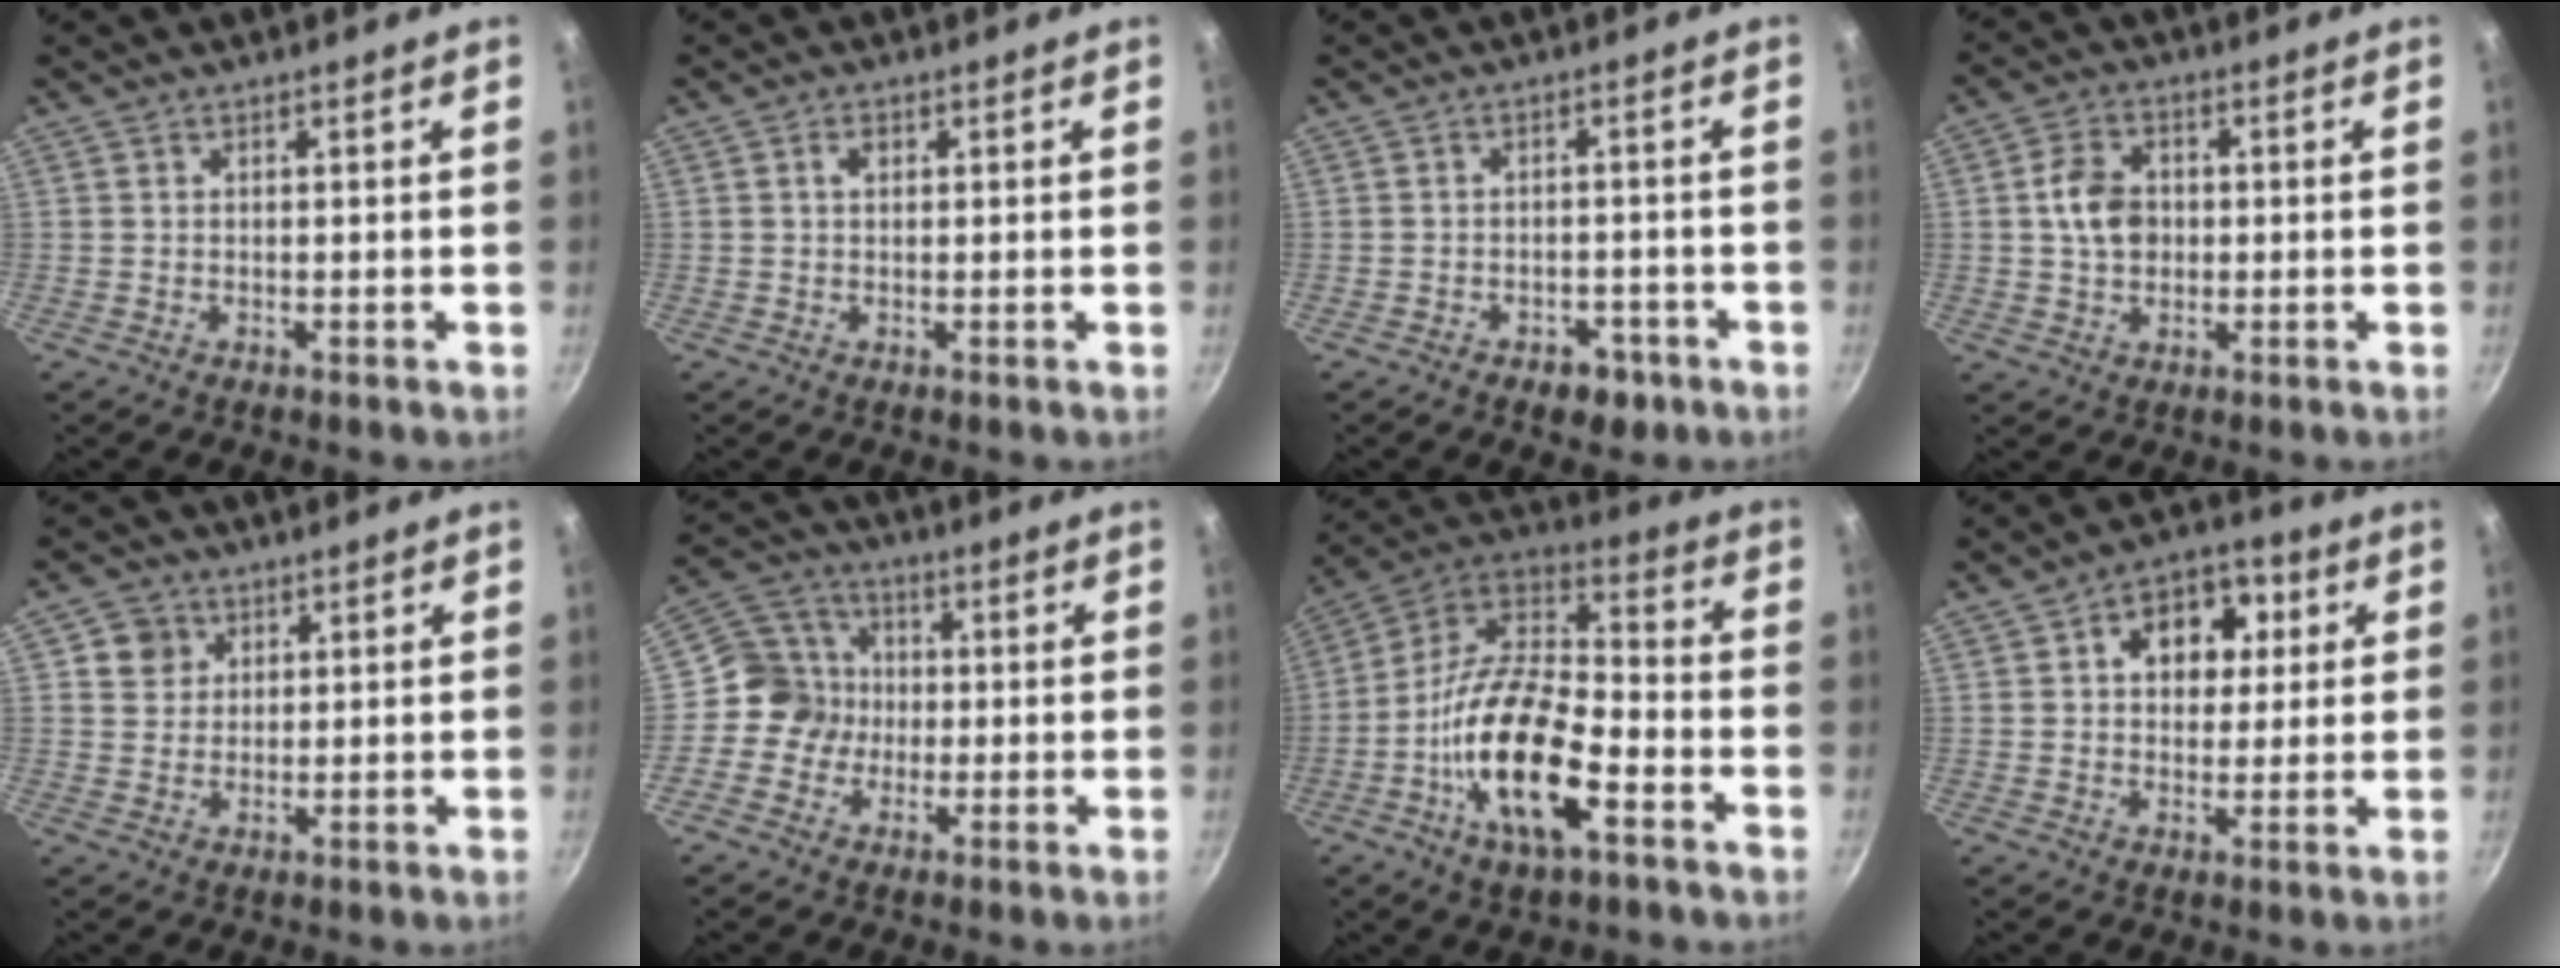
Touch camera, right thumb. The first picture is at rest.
{"total": 1.7, "force": [0.4, 1.2, 1.1], "torque": [-0.014, 0.004, 0.005]}
{"total": 4.9, "force": [-2.8, 3.1, 2.5], "torque": [-0.018, 0.023, -0.026]}
{"total": 7.2, "force": [0.3, 5.6, 4.6], "torque": [-0.065, 0.012, -0.001]}
{"total": 4.7, "force": [1.7, 4.2, 1.0], "torque": [0.019, 0.005, 0.026]}
{"total": 8.6, "force": [-0.9, 8.2, 2.4], "torque": [-0.004, 0.026, -0.041]}
{"total": 20.2, "force": [-7.5, 8.7, 16.6], "torque": [-0.302, 0.043, -0.160]}
{"total": 11.0, "force": [2.9, 8.2, 6.8], "torque": [-0.054, 0.008, 0.031]}